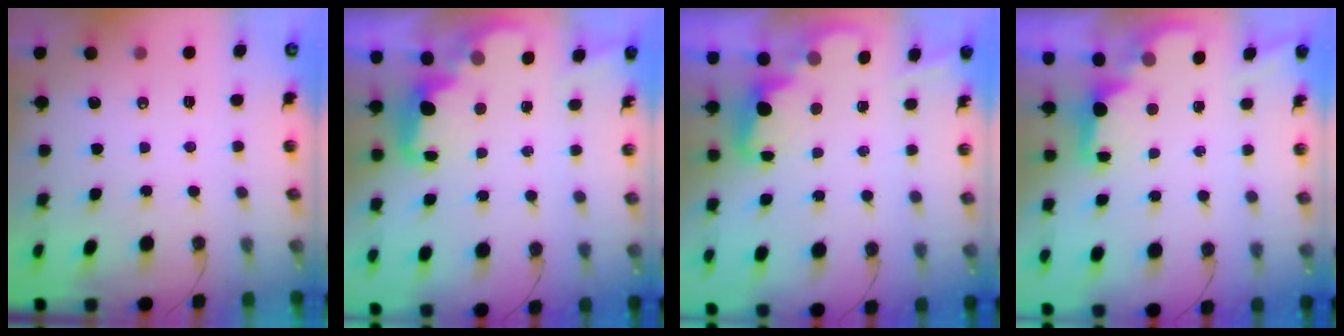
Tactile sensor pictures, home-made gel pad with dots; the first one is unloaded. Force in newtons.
{"total": 2.8, "press": 2.7, "slide": 0.7}
{"total": 2.4, "press": 2.3, "slide": 0.5}
{"total": 2.1, "press": 1.9, "slide": 0.8}